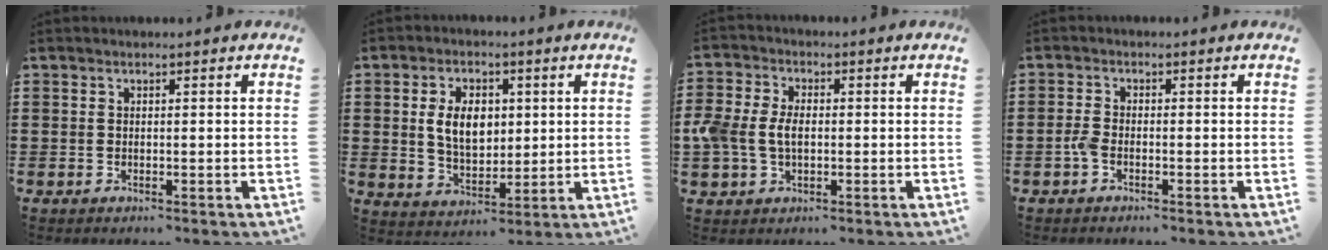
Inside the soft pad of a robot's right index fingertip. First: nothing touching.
{"total": 7.0, "force": [1.1, 4.6, 5.2], "torque": [-0.102, 0.009, 0.012]}
{"total": 5.6, "force": [-0.4, 3.9, 4.0], "torque": [-0.109, 0.001, -0.017]}
{"total": 2.3, "force": [-1.1, 1.0, 1.7], "torque": [-0.048, -0.004, -0.024]}